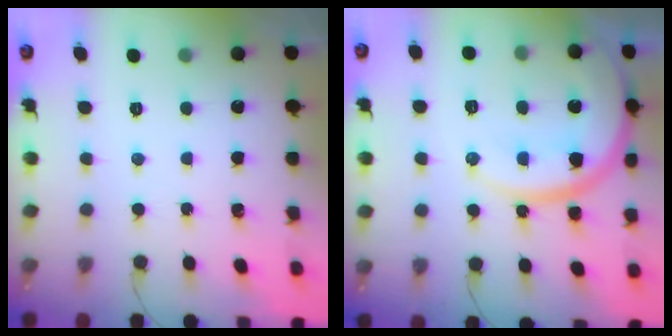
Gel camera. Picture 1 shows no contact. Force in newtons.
{"total": 17.7, "press": 17.7, "slide": 1.8}